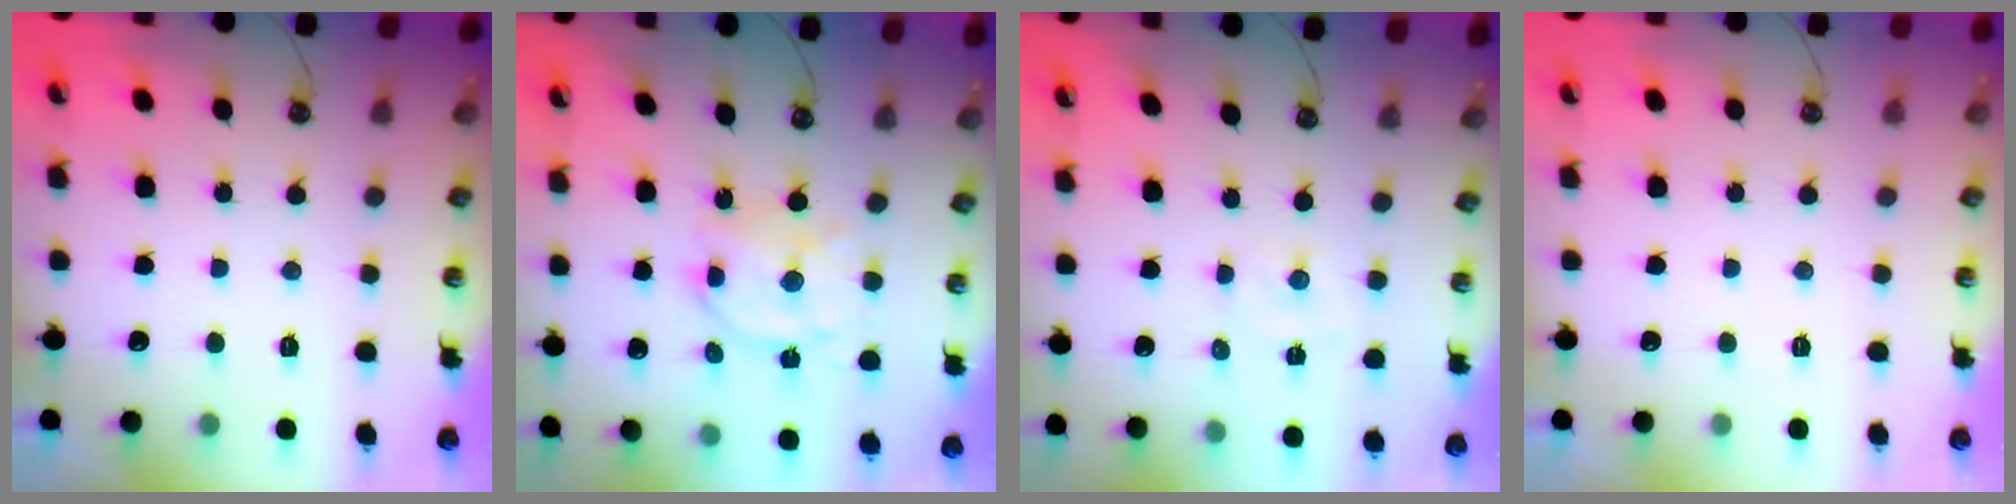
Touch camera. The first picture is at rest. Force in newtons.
{"total": 12.4, "press": 12.4, "slide": 1.0}
{"total": 4.4, "press": 4.3, "slide": 0.5}
{"total": 0.0}